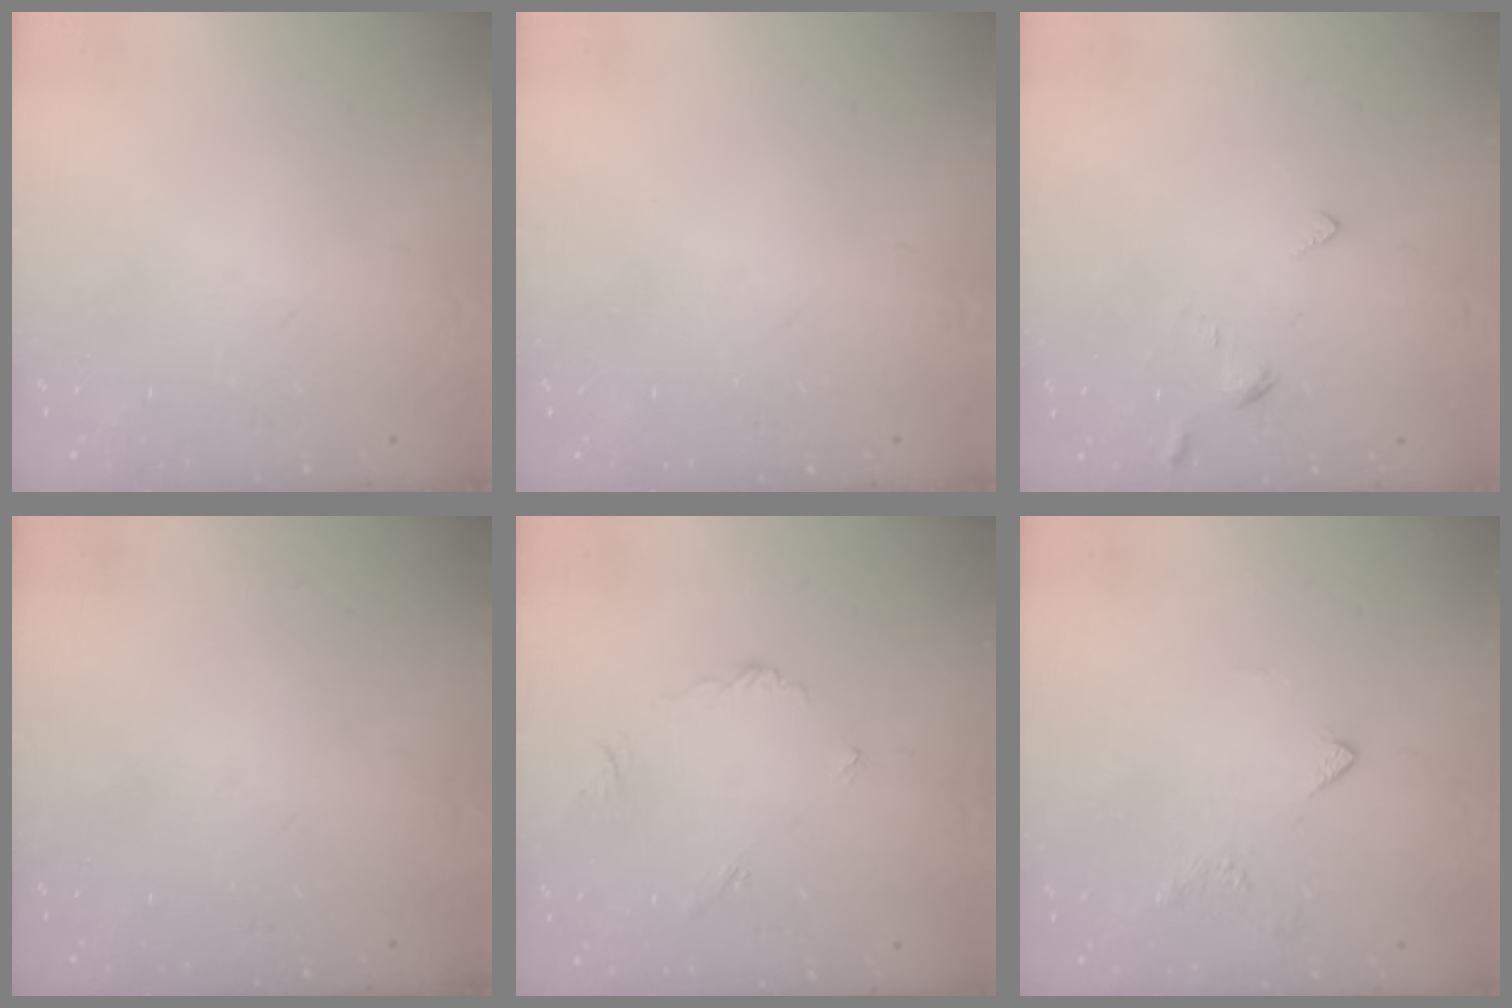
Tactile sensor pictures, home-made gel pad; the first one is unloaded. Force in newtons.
{"total": 0.0}
{"total": 2.8, "press": 2.8, "slide": 0.6}
{"total": 0.0}
{"total": 4.0, "press": 4.0, "slide": 0.3}
{"total": 2.9, "press": 2.8, "slide": 0.7}